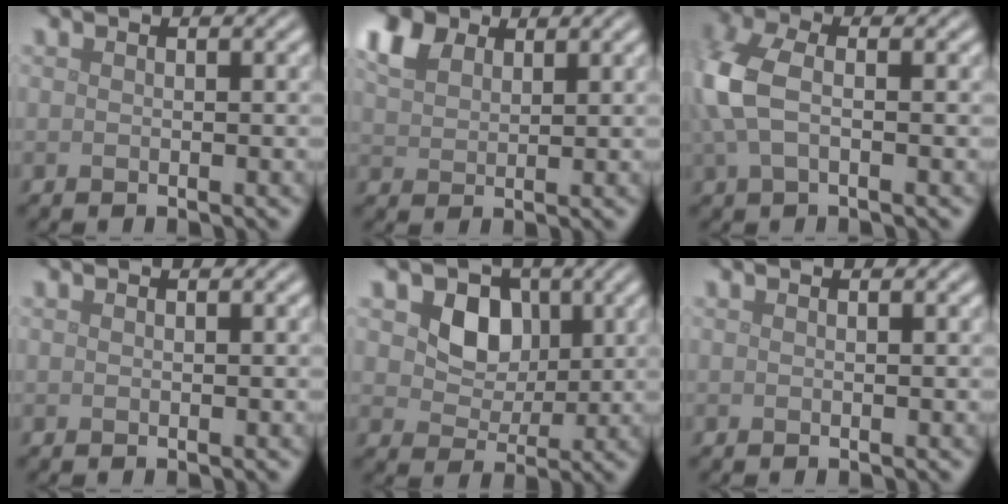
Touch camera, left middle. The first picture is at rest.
{"total": 5.0, "force": [3.4, 2.8, 2.4], "torque": [-0.070, 0.017, 0.062]}
{"total": 5.8, "force": [0.3, 3.4, 4.7], "torque": [-0.134, 0.002, 0.001]}
{"total": 0.0}
{"total": 4.2, "force": [1.2, 3.3, 2.2], "torque": [-0.040, -0.006, 0.012]}
{"total": 0.0}